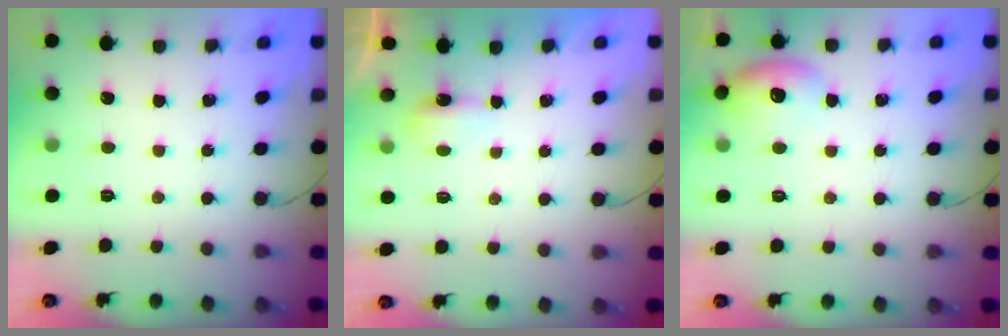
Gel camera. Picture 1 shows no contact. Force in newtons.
{"total": 7.9, "press": 3.5, "slide": 7.0}
{"total": 9.9, "press": 9.8, "slide": 1.2}